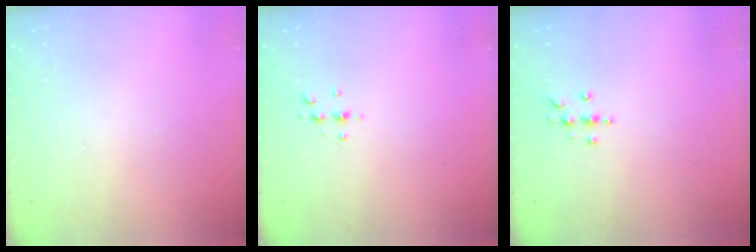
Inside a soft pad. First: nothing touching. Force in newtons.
{"total": 3.0, "press": 3.0, "slide": 0.4}
{"total": 3.8, "press": 3.7, "slide": 0.5}